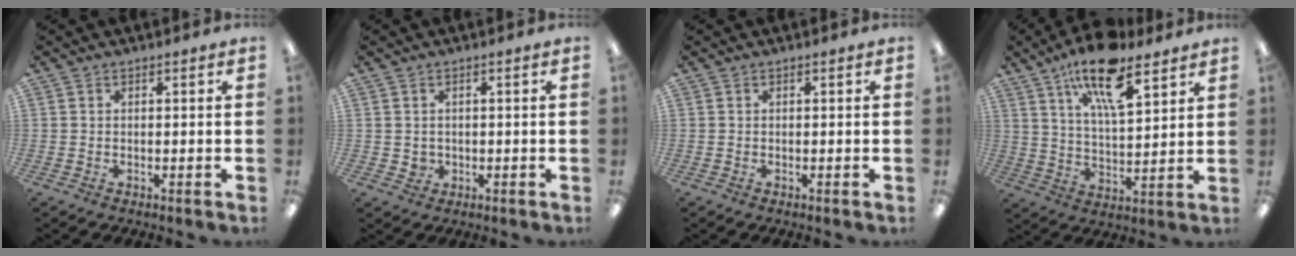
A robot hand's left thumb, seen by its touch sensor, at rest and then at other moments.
{"total": 2.0, "force": [0.4, 1.8, 0.8], "torque": [-0.016, 0.001, 0.006]}
{"total": 0.0}
{"total": 16.3, "force": [10.7, 5.6, 10.9], "torque": [-0.183, -0.048, 0.179]}